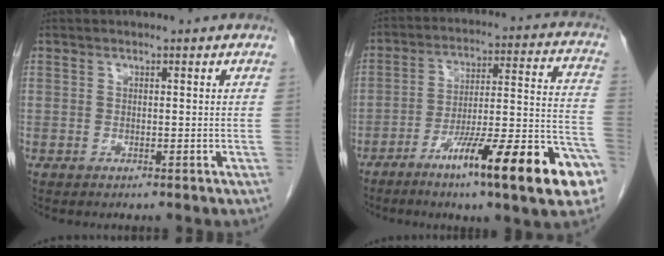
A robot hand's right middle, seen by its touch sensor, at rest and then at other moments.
{"total": 20.6, "force": [-11.1, 1.4, 17.3], "torque": [-0.206, -0.001, -0.169]}